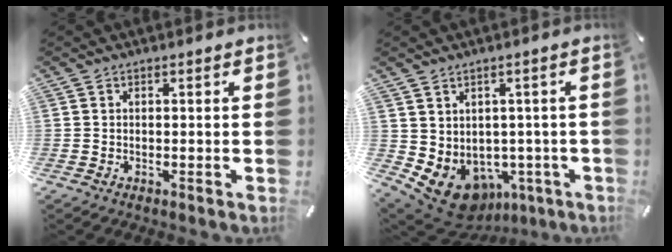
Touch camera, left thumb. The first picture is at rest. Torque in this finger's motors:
{"motor_torque": [1.26, 1.70, 0.63, -0.14, 0.17]}